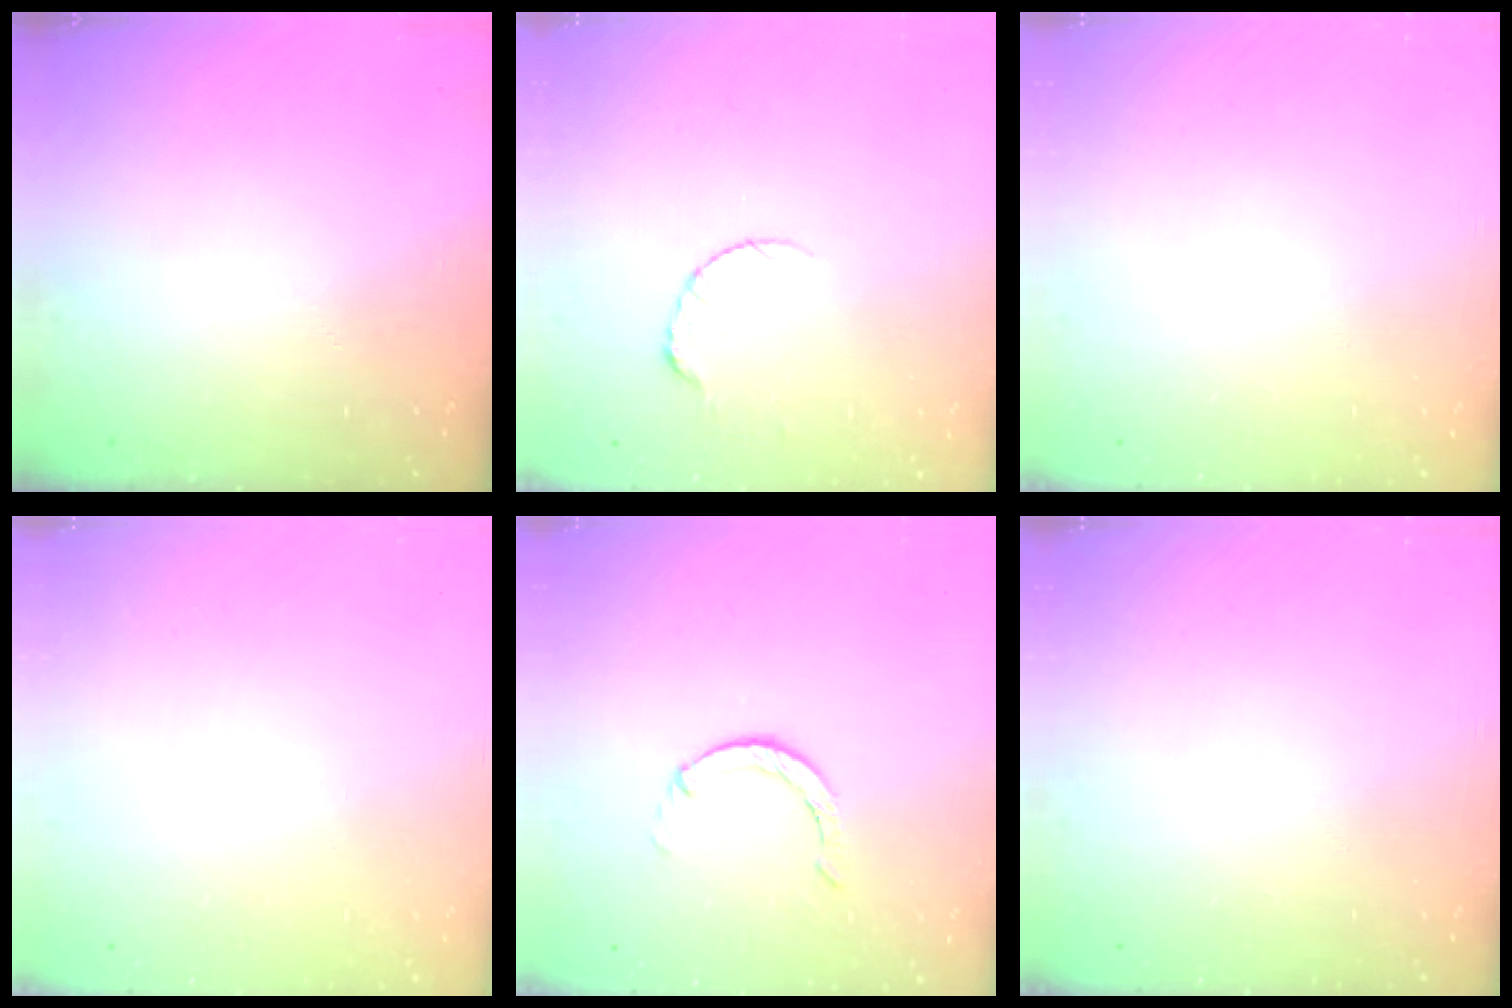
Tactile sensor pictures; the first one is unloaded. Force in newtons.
{"total": 3.9, "press": 3.8, "slide": 0.5}
{"total": 0.0}
{"total": 2.6, "press": 2.6, "slide": 0.2}
{"total": 1.0, "press": 0.9, "slide": 0.3}
{"total": 0.0}